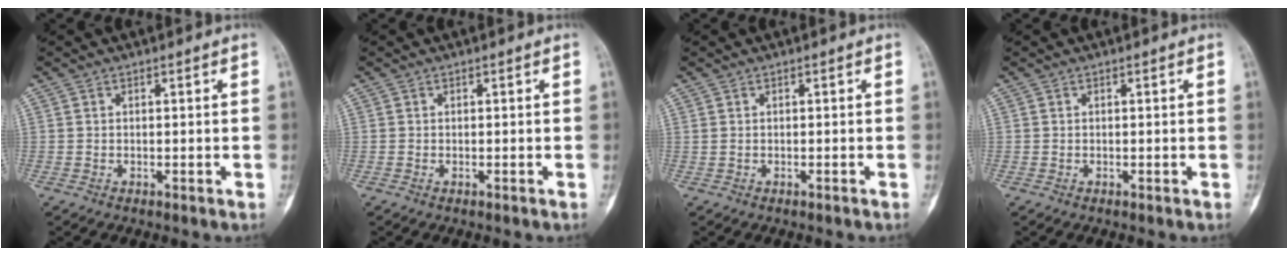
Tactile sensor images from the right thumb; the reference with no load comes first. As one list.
[{"total": 0.0}, {"total": 0.0}, {"total": 0.0}]